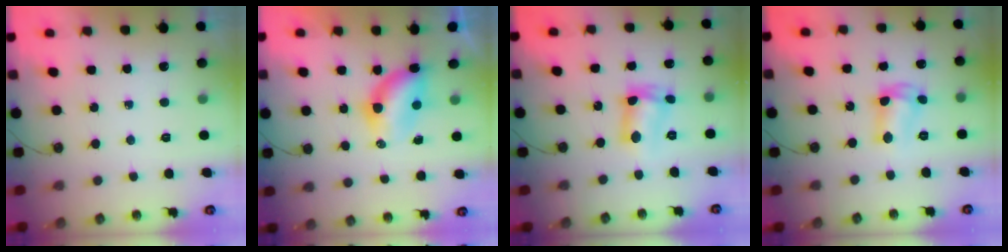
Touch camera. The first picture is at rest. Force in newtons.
{"total": 6.4, "press": 6.2, "slide": 1.5}
{"total": 9.1, "press": 8.4, "slide": 3.5}
{"total": 6.7, "press": 6.7, "slide": 0.2}